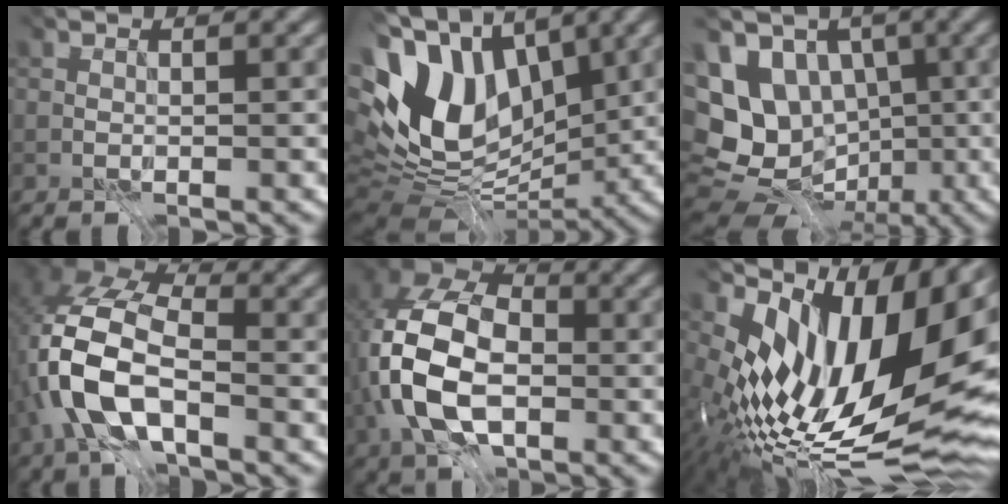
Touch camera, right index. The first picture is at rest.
{"total": 10.9, "force": [-0.4, 7.2, 8.1], "torque": [-0.171, -0.008, 0.009]}
{"total": 8.4, "force": [-1.9, 6.9, 4.4], "torque": [-0.065, -0.019, -0.011]}
{"total": 9.3, "force": [-4.1, 4.0, 7.3], "torque": [-0.182, -0.006, -0.069]}
{"total": 9.8, "force": [-3.1, 5.6, 7.4], "torque": [-0.175, -0.016, -0.044]}
{"total": 15.3, "force": [0.9, 8.0, 13.0], "torque": [-0.211, 0.001, 0.041]}